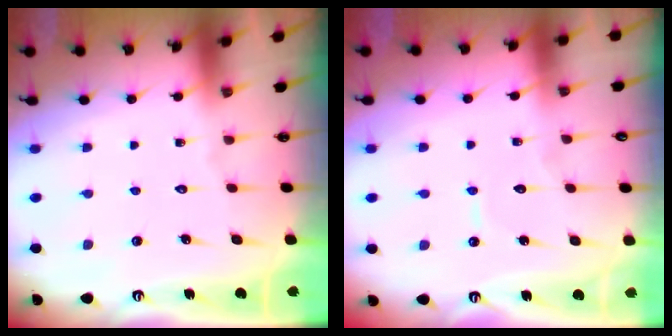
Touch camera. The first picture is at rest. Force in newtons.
{"total": 4.6, "press": 4.6, "slide": 0.2}